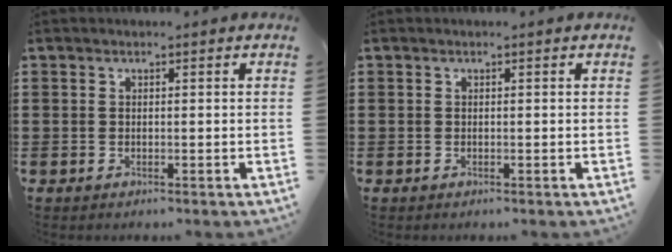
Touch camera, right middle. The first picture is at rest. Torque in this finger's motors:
{"motor_torque": [-0.02, 0.02, 0.00, 0.00]}